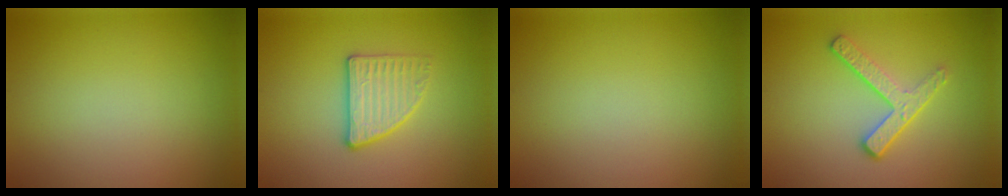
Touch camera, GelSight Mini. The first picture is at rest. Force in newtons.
{"total": 2.7, "press": 2.6, "slide": 0.8}
{"total": 0.0}
{"total": 3.1, "press": 2.5, "slide": 1.8}